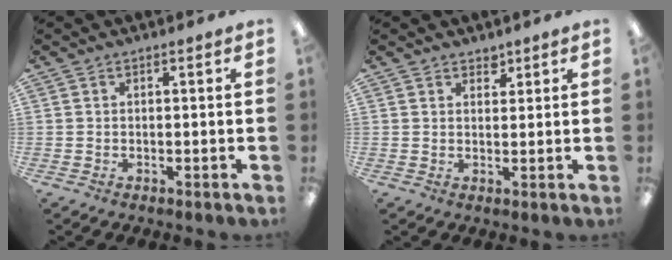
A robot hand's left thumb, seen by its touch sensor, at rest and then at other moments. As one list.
[{"total": 2.1, "force": [1.8, 1.1, 0.3], "torque": [0.010, -0.009, 0.031]}]